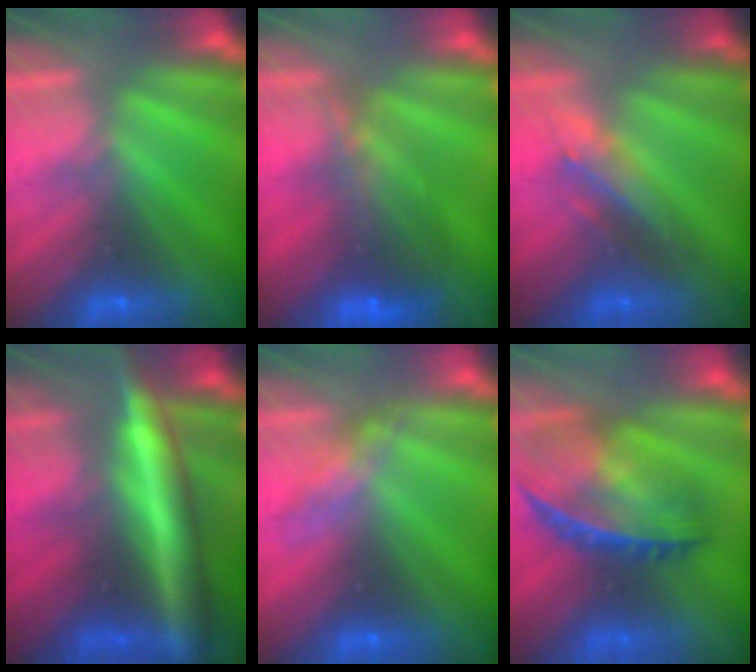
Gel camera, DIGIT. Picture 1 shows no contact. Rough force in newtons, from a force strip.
{"total": 5.7}
{"total": 2.9}
{"total": 9.4}
{"total": 2.7}
{"total": 5.9}